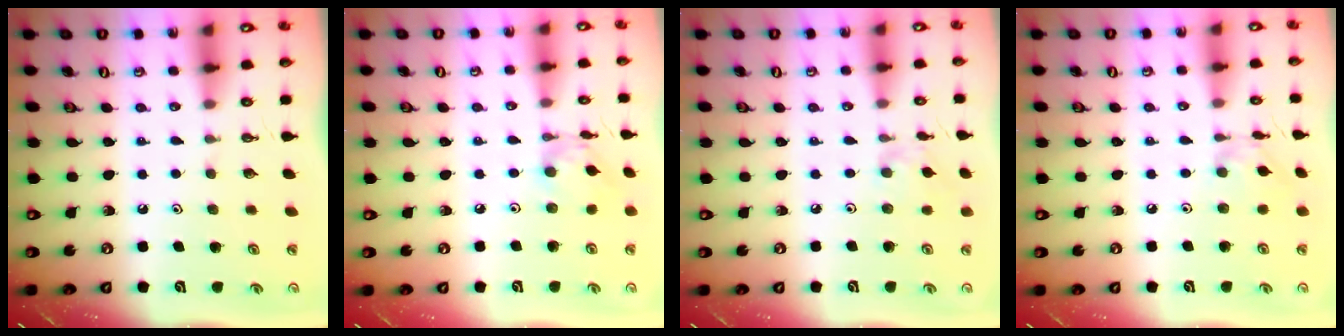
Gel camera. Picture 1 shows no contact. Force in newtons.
{"total": 4.6, "press": 4.5, "slide": 0.3}
{"total": 3.0, "press": 2.9, "slide": 0.6}
{"total": 2.4, "press": 2.4, "slide": 0.2}